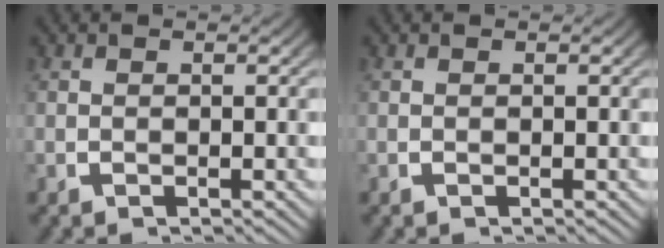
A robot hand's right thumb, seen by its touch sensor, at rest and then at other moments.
{"total": 0.0}